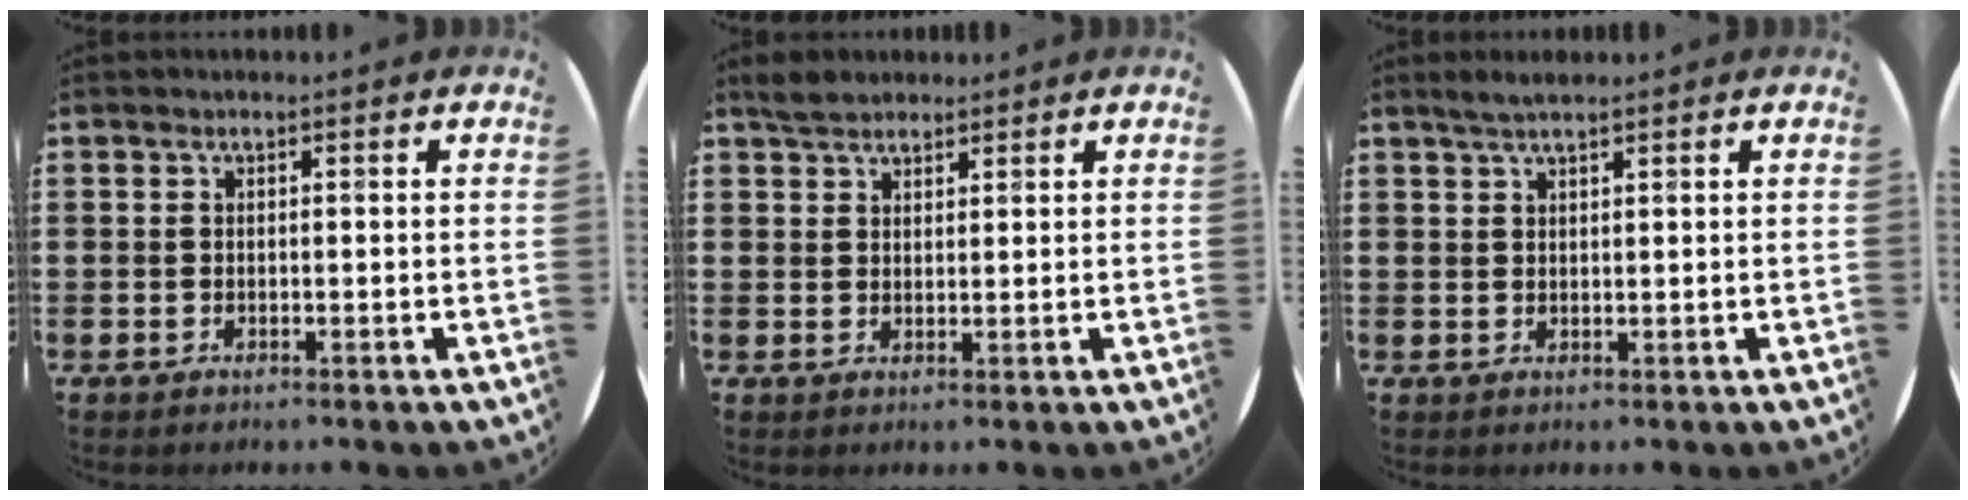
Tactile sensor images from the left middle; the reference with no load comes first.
{"total": 2.8, "force": [2.5, 1.1, 0.5], "torque": [-0.005, 0.003, 0.047]}
{"total": 1.9, "force": [1.6, 0.1, 0.9], "torque": [-0.017, 0.005, 0.029]}